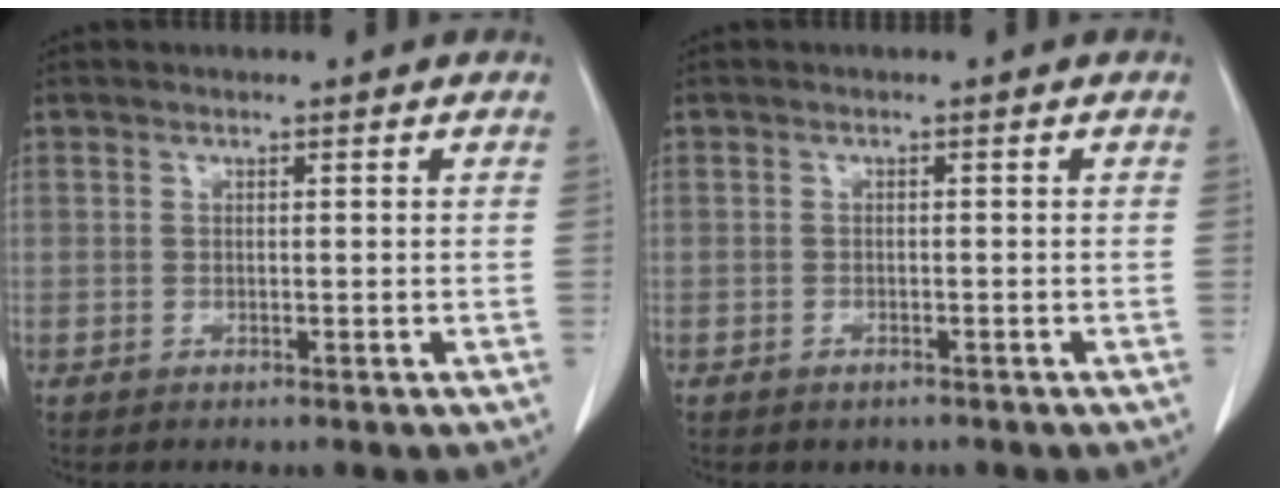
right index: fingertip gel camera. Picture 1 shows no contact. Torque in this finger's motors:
{"motor_torque": [0.24, -0.32, 0.04, 0.00]}